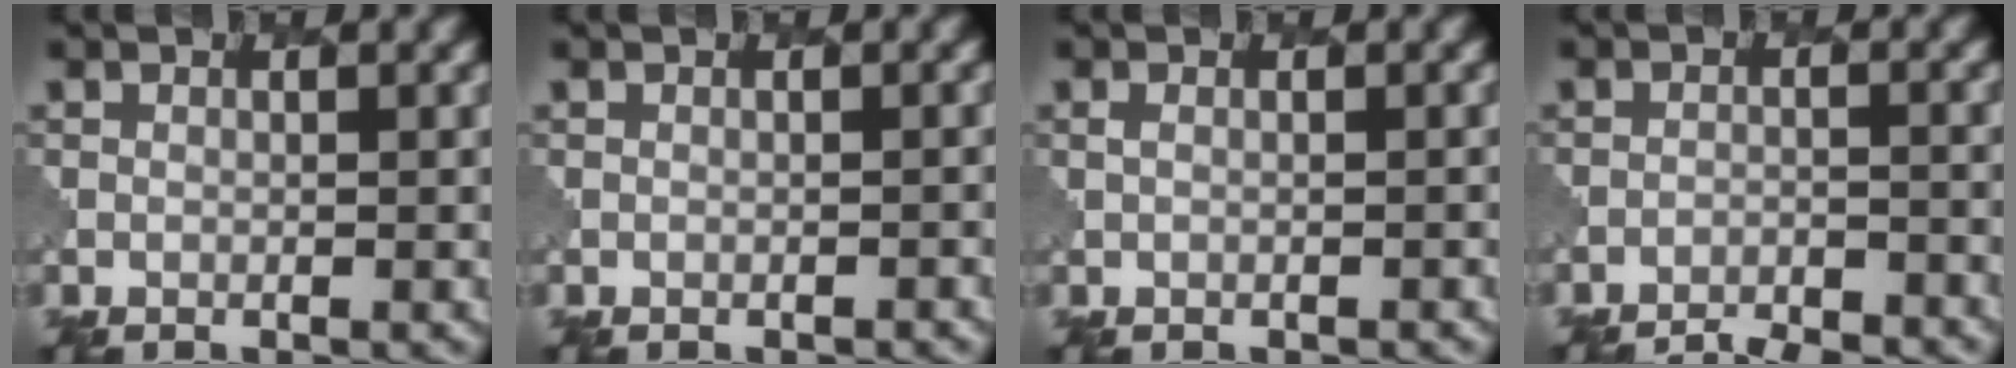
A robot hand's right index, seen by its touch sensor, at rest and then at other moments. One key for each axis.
{"total": 0.8, "fx": -0.8, "fy": 0.1, "fz": 0.2, "tx": 0.004, "ty": 0.000, "tz": -0.009}
{"total": 0.6, "fx": -0.3, "fy": 0.2, "fz": 0.4, "tx": -0.010, "ty": -0.003, "tz": -0.006}
{"total": 4.7, "fx": -4.5, "fy": 0.8, "fz": 1.1, "tx": -0.014, "ty": -0.006, "tz": -0.062}